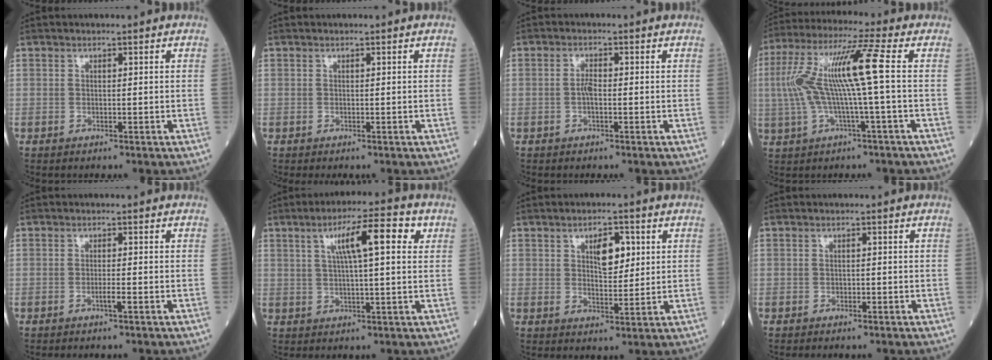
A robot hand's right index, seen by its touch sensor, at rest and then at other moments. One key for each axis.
{"total": 0.0}
{"total": 1.6, "fx": -0.3, "fy": 0.4, "fz": 1.5, "tx": -0.028, "ty": 0.003, "tz": -0.004}
{"total": 11.6, "fx": 0.3, "fy": -0.5, "fz": 11.6, "tx": -0.241, "ty": 0.029, "tz": 0.005}
{"total": 1.1, "fx": -0.5, "fy": -0.1, "fz": 1.0, "tx": -0.021, "ty": 0.000, "tz": -0.006}
{"total": 9.2, "fx": 3.3, "fy": 1.3, "fz": 8.5, "tx": -0.139, "ty": 0.019, "tz": 0.049}
{"total": 5.3, "fx": 1.8, "fy": 2.2, "fz": 4.4, "tx": -0.071, "ty": 0.004, "tz": 0.031}
{"total": 0.5, "fx": -0.2, "fy": 0.4, "fz": 0.3, "tx": -0.004, "ty": 0.002, "tz": 0.000}